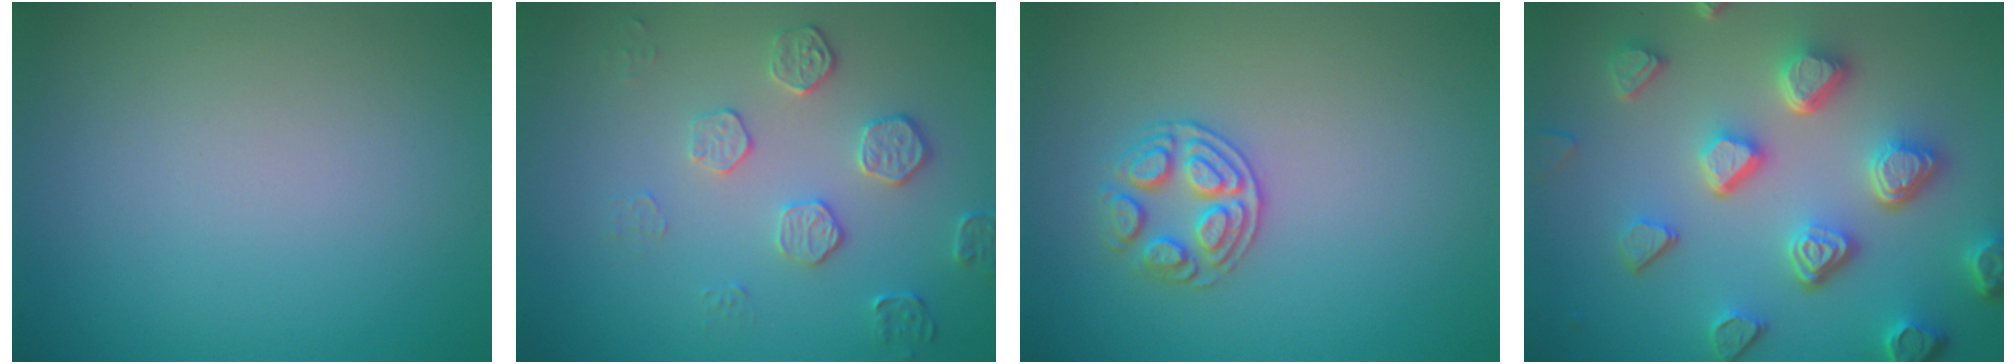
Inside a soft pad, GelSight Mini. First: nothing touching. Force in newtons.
{"total": 2.2, "press": 1.8, "slide": 1.2}
{"total": 2.6, "press": 2.5, "slide": 0.8}
{"total": 6.7, "press": 5.3, "slide": 4.1}